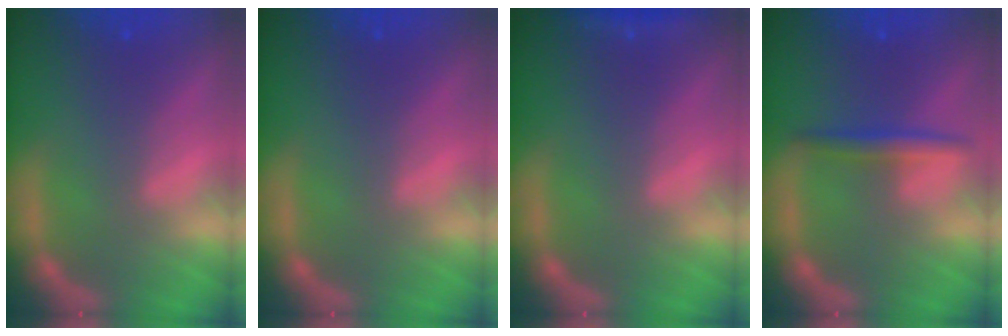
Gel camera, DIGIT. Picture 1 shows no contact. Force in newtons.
{"total": 0.0}
{"total": 1.4}
{"total": 2.5}